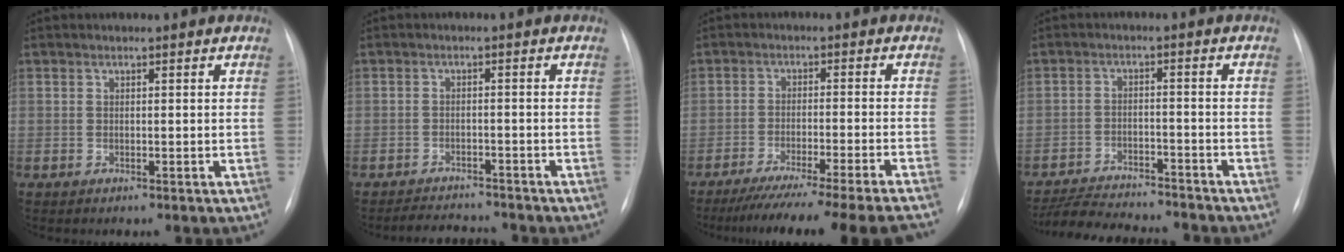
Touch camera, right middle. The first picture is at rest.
{"total": 4.9, "force": [-4.8, 1.0, 0.7], "torque": [-0.014, -0.005, -0.072]}
{"total": 18.0, "force": [-15.8, -2.2, 8.4], "torque": [-0.096, -0.053, -0.229]}
{"total": 12.8, "force": [-12.0, 1.6, 4.1], "torque": [-0.070, -0.004, -0.178]}